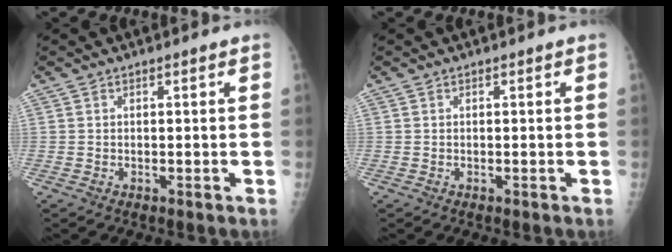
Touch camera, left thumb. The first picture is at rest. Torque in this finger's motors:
{"motor_torque": [0.00, 0.00, -0.02, -0.02, 0.00]}